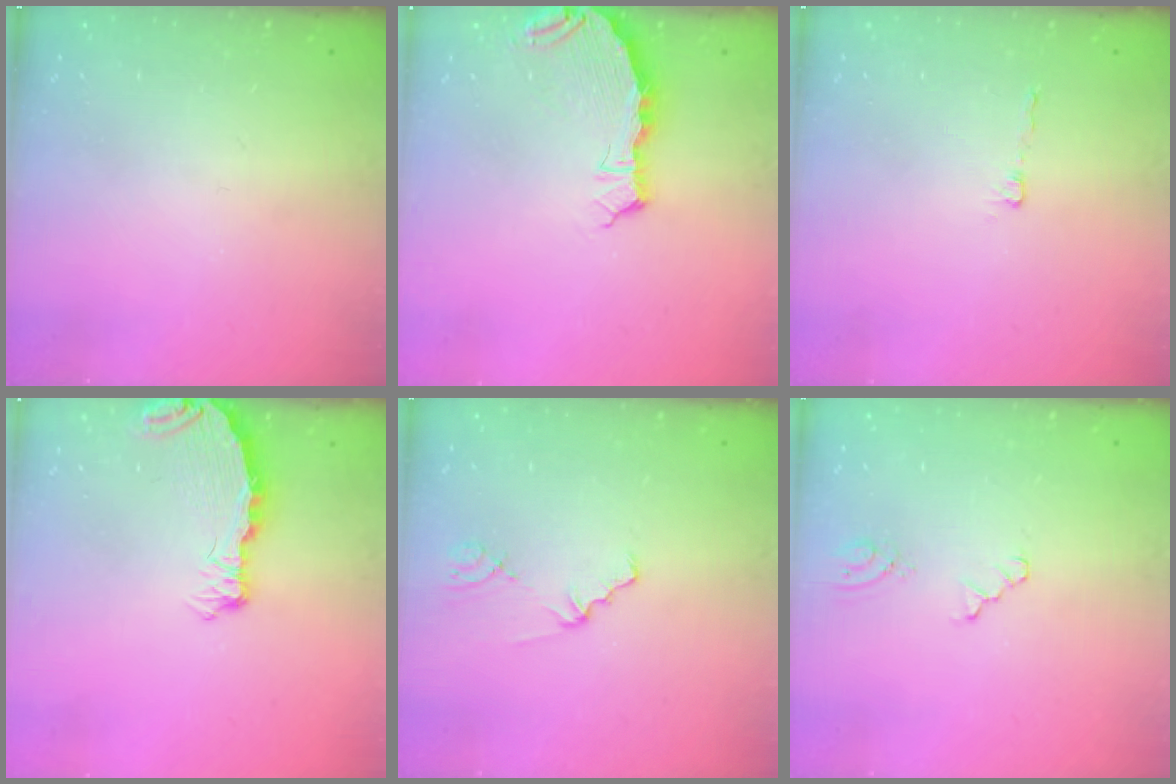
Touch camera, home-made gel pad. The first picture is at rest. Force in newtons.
{"total": 6.6, "press": 5.3, "slide": 4.0}
{"total": 2.1, "press": 2.1, "slide": 0.2}
{"total": 6.9, "press": 6.9, "slide": 0.6}
{"total": 1.4, "press": 1.3, "slide": 0.3}
{"total": 3.2, "press": 3.2, "slide": 0.5}